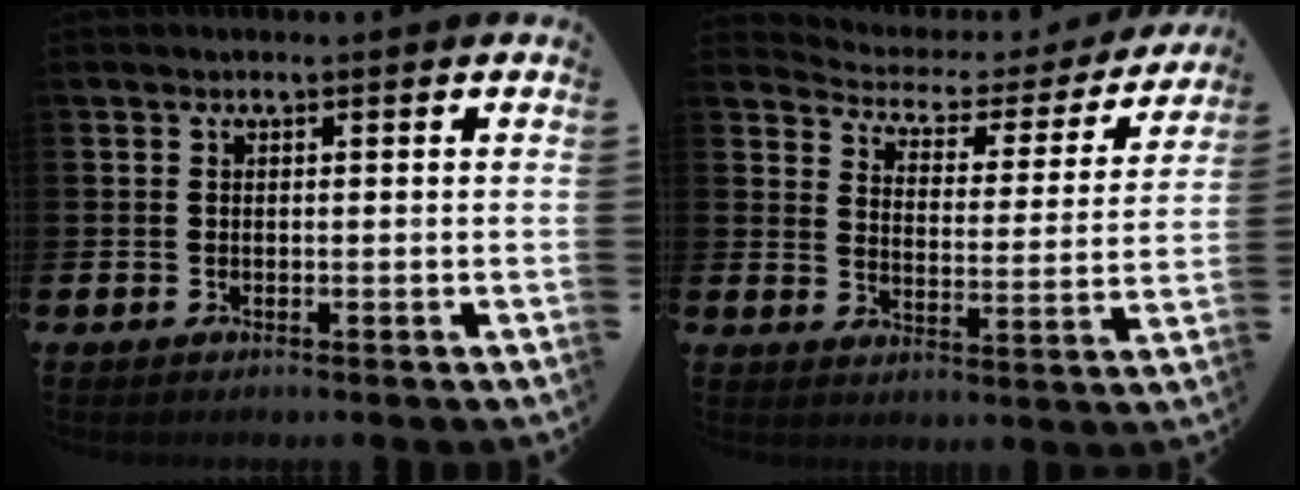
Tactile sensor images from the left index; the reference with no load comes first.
{"total": 3.6, "force": [3.1, 1.6, 0.7], "torque": [-0.042, -0.028, 0.044]}